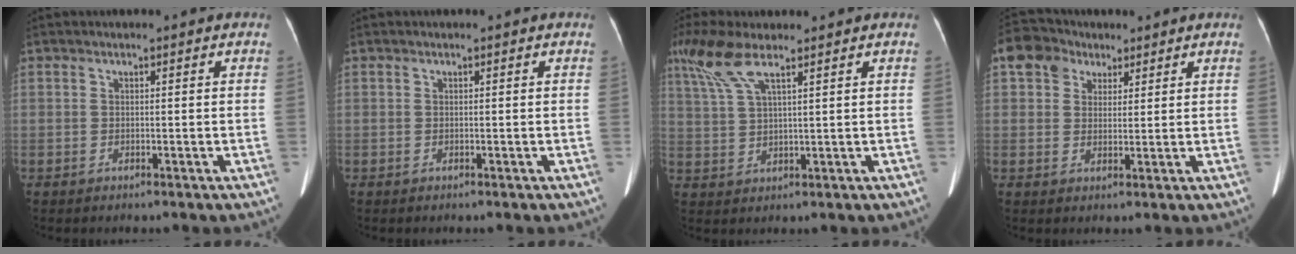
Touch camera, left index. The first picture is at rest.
{"total": 0.0}
{"total": 6.6, "force": [4.3, 1.0, 4.9], "torque": [-0.114, 0.012, 0.095]}
{"total": 5.8, "force": [2.9, 4.7, 1.7], "torque": [-0.034, 0.025, 0.058]}